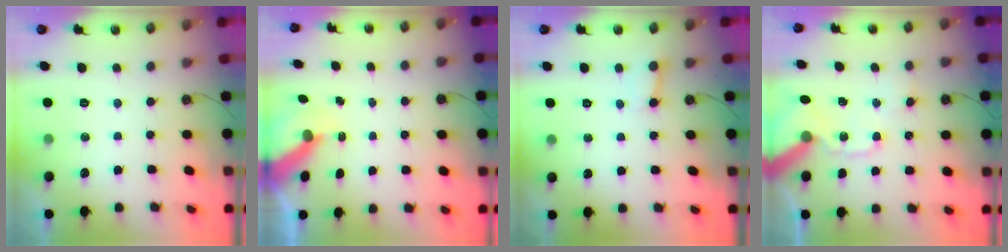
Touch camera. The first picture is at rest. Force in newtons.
{"total": 7.5, "press": 7.5, "slide": 0.9}
{"total": 2.6, "press": 2.5, "slide": 0.4}
{"total": 13.6, "press": 13.4, "slide": 2.0}